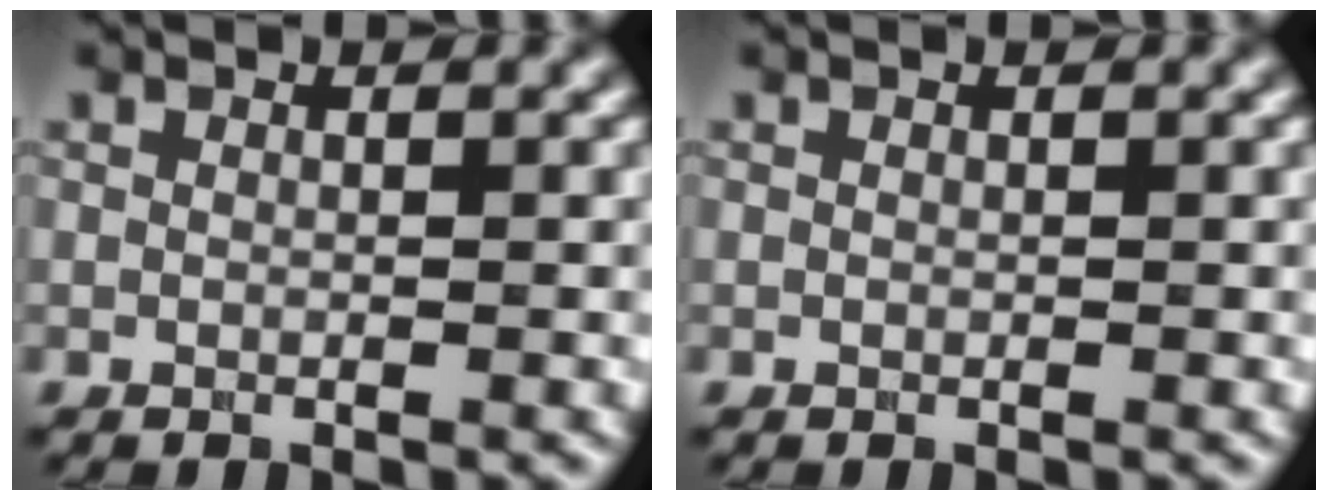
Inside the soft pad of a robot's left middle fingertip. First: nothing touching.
{"total": 0.0}